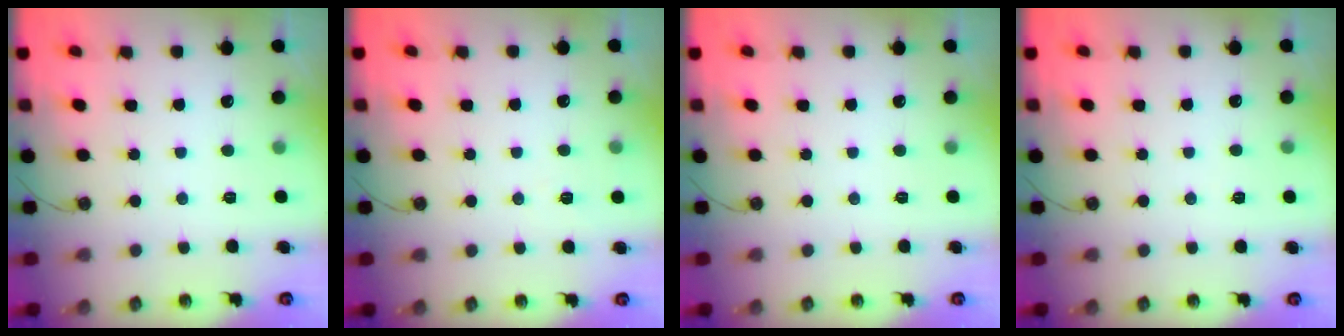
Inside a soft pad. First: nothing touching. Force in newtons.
{"total": 4.9, "press": 2.3, "slide": 4.4}
{"total": 0.0}
{"total": 4.4, "press": 1.0, "slide": 4.2}